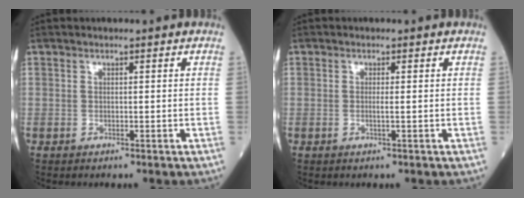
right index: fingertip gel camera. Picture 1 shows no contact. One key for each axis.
{"total": 0.9, "fx": -0.1, "fy": -0.2, "fz": 0.9, "tx": -0.017, "ty": -0.001, "tz": -0.005}